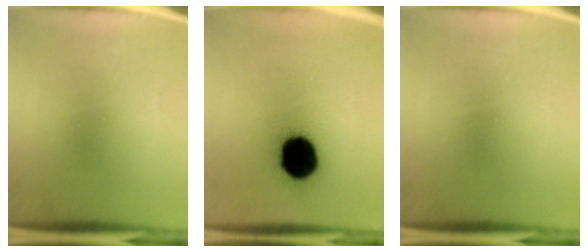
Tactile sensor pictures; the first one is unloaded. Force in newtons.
{"total": 17.5}
{"total": 0.0}